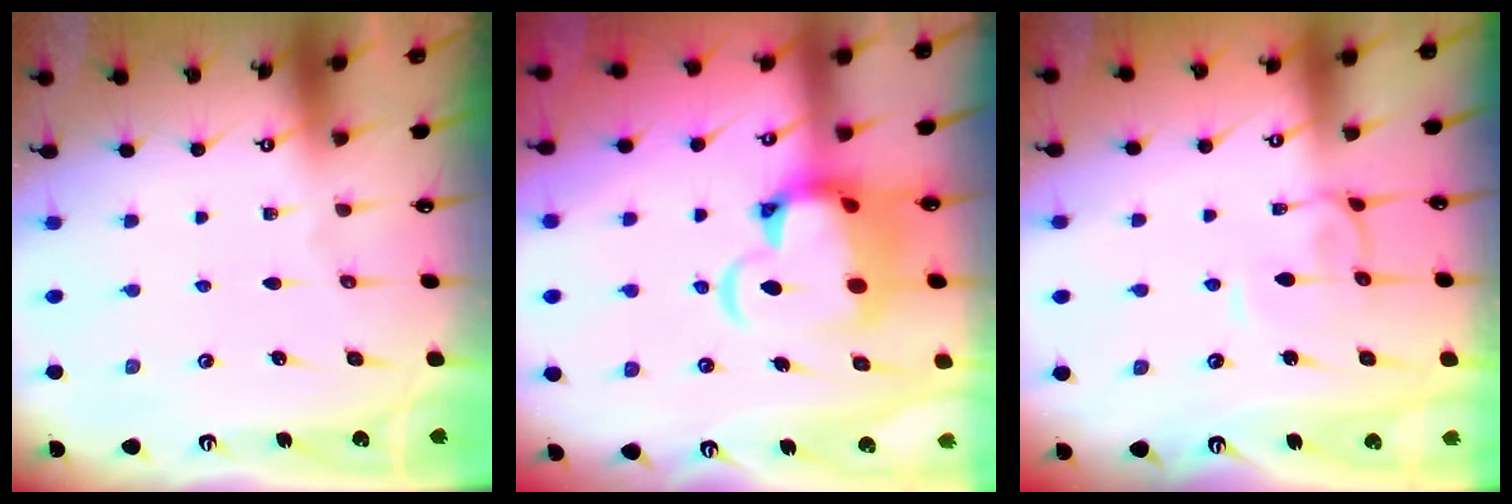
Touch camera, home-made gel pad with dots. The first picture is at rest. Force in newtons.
{"total": 10.1, "press": 9.7, "slide": 2.5}
{"total": 2.3, "press": 2.3, "slide": 0.4}